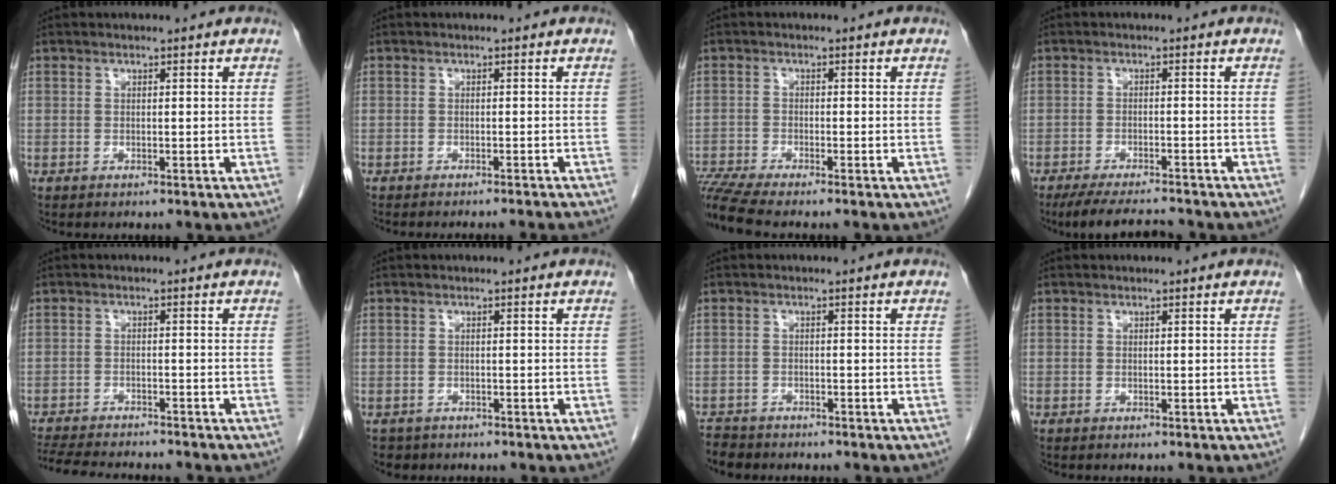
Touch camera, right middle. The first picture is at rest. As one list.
[{"total": 6.2, "force": [-5.8, -0.6, 2.2], "torque": [-0.010, -0.015, -0.070]}, {"total": 5.5, "force": [-5.0, -1.1, 2.1], "torque": [-0.043, -0.015, -0.093]}, {"total": 8.0, "force": [-7.3, 0.9, 3.1], "torque": [-0.051, -0.011, -0.116]}, {"total": 13.0, "force": [-11.6, 2.4, 5.3], "torque": [-0.099, -0.016, -0.162]}, {"total": 2.0, "force": [-1.5, 1.4, 0.0], "torque": [-0.006, 0.003, -0.023]}, {"total": 3.3, "force": [-3.0, 1.2, 0.2], "torque": [-0.005, -0.006, -0.053]}, {"total": 0.0}]